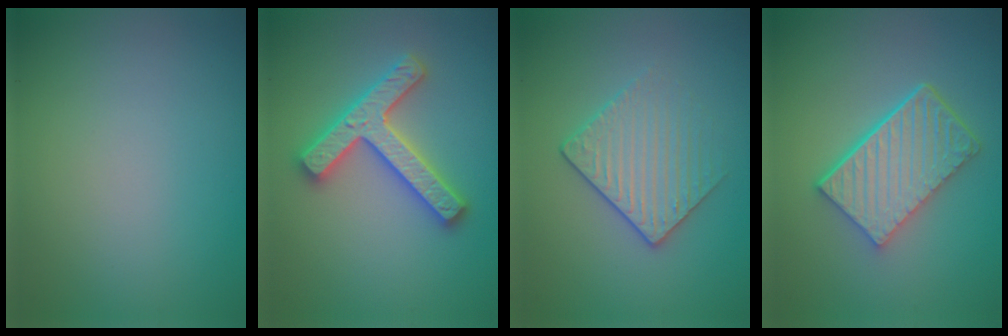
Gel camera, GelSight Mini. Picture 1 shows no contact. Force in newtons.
{"total": 4.7, "press": 4.6, "slide": 0.8}
{"total": 3.1, "press": 2.9, "slide": 1.2}
{"total": 5.8, "press": 4.3, "slide": 3.9}